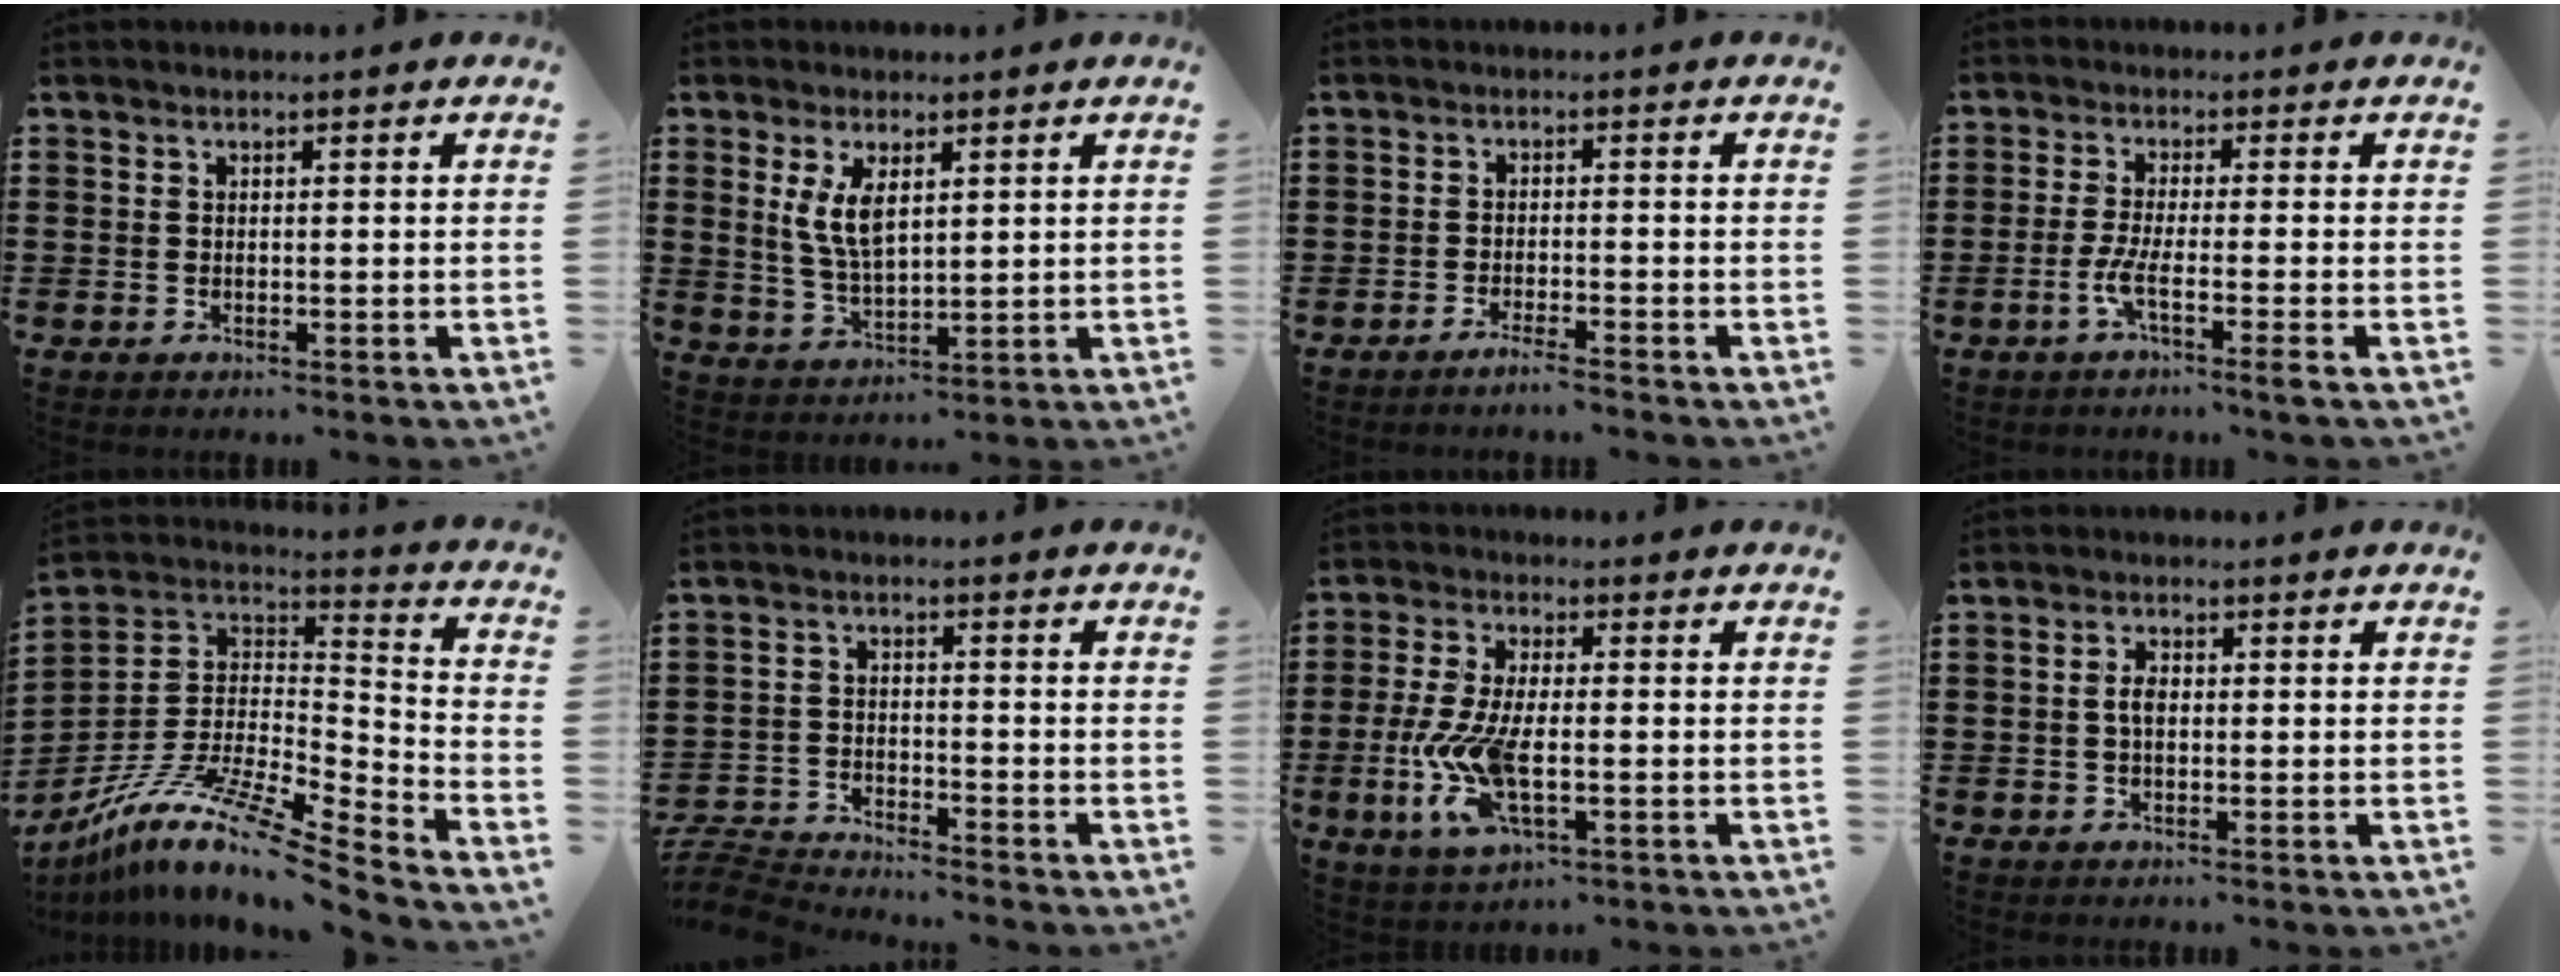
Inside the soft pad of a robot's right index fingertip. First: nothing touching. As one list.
[{"total": 5.6, "force": [2.0, 2.7, 4.6], "torque": [-0.097, 0.004, 0.035]}, {"total": 2.2, "force": [-1.9, -0.2, 1.0], "torque": [-0.016, 0.001, -0.036]}, {"total": 5.2, "force": [-2.3, -0.2, 4.6], "torque": [-0.100, -0.015, -0.048]}, {"total": 12.5, "force": [-9.2, 1.8, 8.2], "torque": [-0.167, 0.007, -0.181]}, {"total": 4.3, "force": [-4.2, 0.4, 0.3], "torque": [-0.023, -0.002, -0.094]}, {"total": 9.5, "force": [-2.4, 3.9, 8.4], "torque": [-0.196, -0.016, -0.046]}, {"total": 2.4, "force": [-0.1, 1.2, 2.0], "torque": [-0.040, 0.004, -0.003]}]